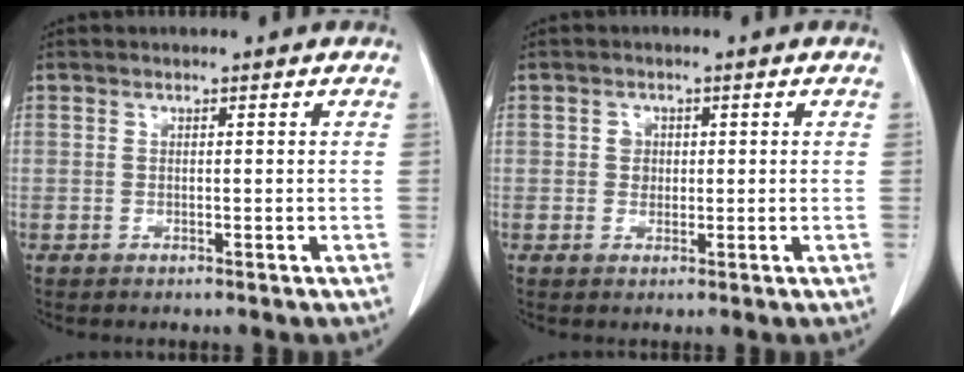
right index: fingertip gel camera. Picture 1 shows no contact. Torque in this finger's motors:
{"motor_torque": [0.03, -0.01, 0.00, 0.00]}